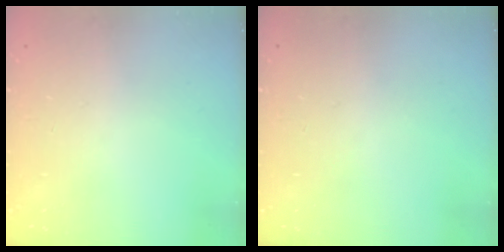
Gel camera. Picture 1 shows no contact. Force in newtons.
{"total": 0.0}